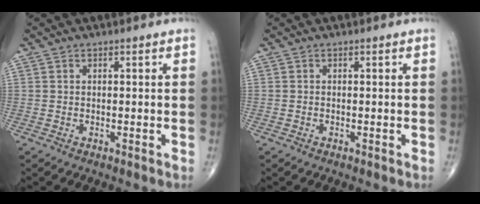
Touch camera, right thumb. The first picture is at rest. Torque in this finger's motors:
{"motor_torque": [-0.31, 0.07, -0.11, 0.00, 0.01]}